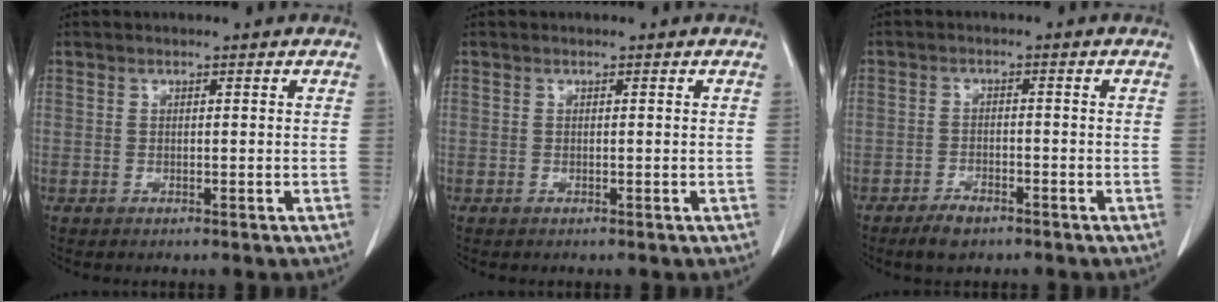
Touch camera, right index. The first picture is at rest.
{"total": 0.0}
{"total": 3.3, "force": [-2.4, 1.5, 1.7], "torque": [-0.028, 0.001, -0.035]}